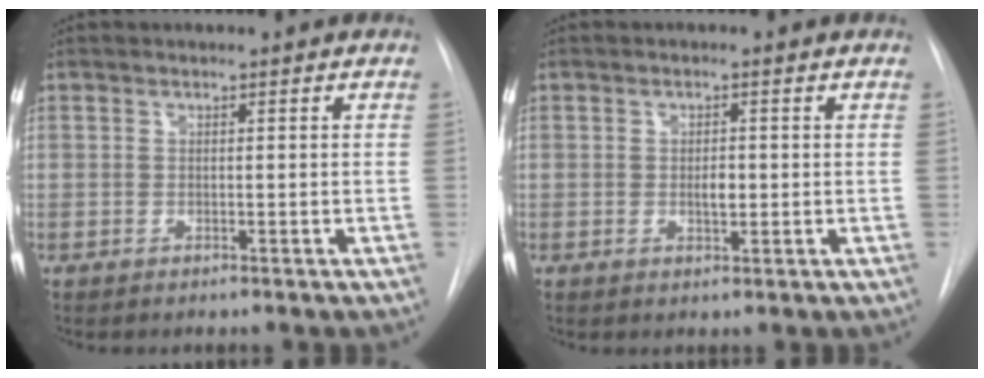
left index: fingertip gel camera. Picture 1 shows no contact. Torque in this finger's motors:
{"motor_torque": [0.60, 0.34, 0.02, 0.03]}